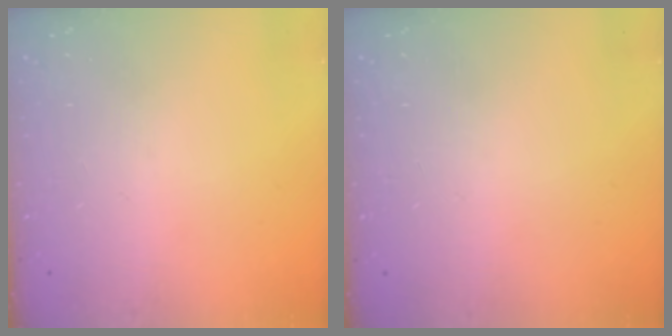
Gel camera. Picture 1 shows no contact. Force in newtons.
{"total": 2.6, "press": 2.6, "slide": 0.2}